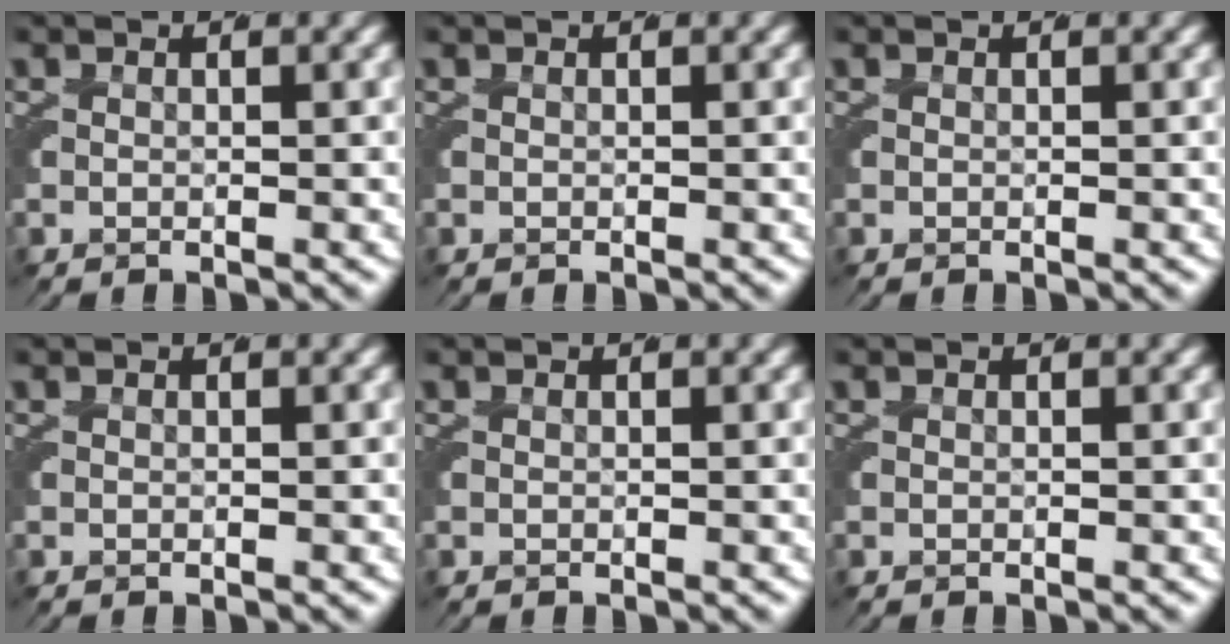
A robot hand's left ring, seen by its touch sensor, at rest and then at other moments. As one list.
[{"total": 0.0}, {"total": 0.0}, {"total": 0.0}, {"total": 0.0}, {"total": 0.0}]